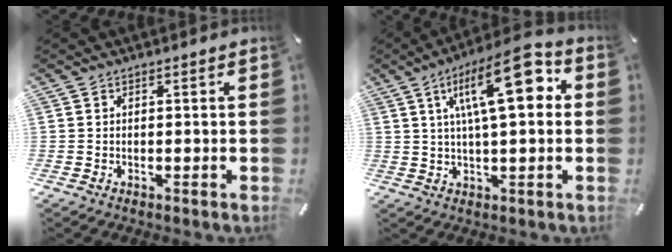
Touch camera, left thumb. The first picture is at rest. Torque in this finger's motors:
{"motor_torque": [0.32, 1.21, 1.82, -0.95, 0.53]}